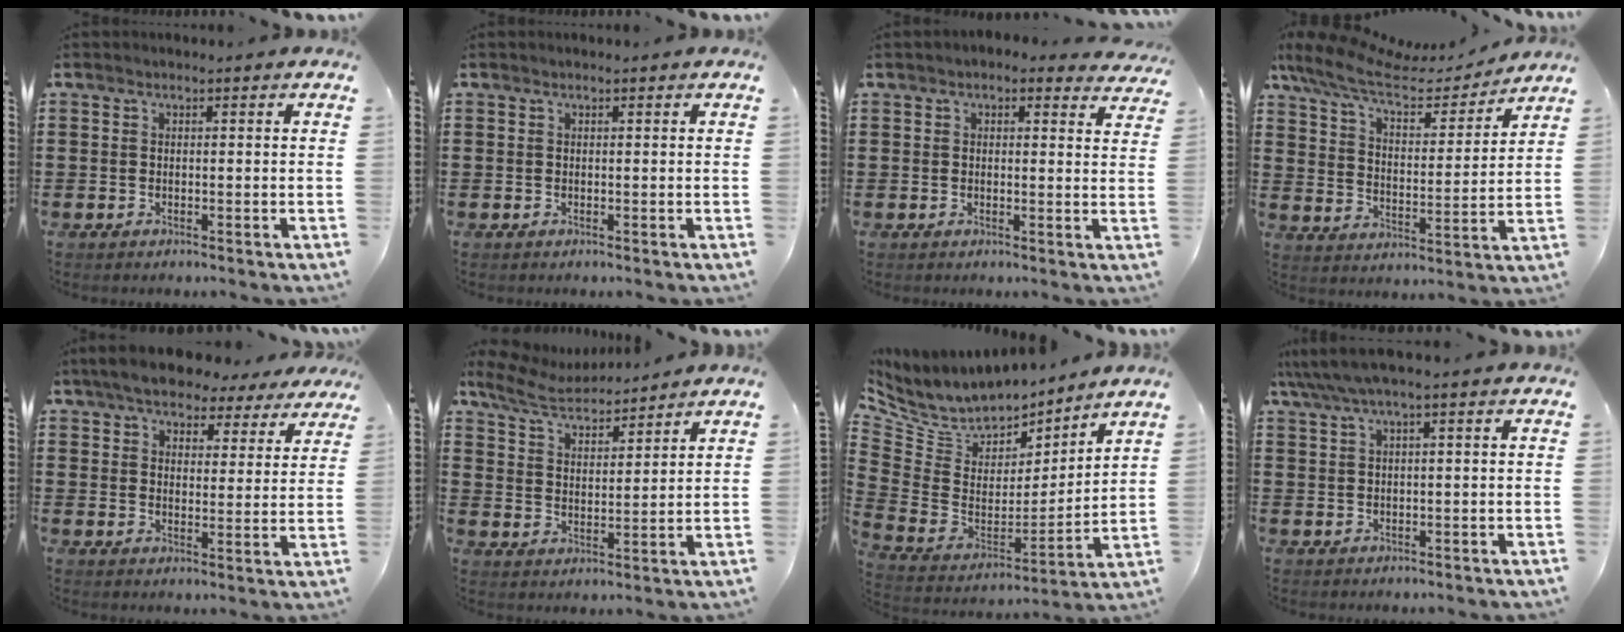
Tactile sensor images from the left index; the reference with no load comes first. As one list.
[{"total": 0.0}, {"total": 2.1, "force": [1.9, 0.7, 0.7], "torque": [-0.010, -0.003, 0.033]}, {"total": 9.6, "force": [7.4, 3.1, 5.3], "torque": [-0.132, -0.024, 0.126]}, {"total": 6.3, "force": [5.8, 1.6, 1.9], "torque": [-0.064, -0.012, 0.105]}, {"total": 6.6, "force": [6.1, 1.6, 2.2], "torque": [-0.072, -0.024, 0.107]}, {"total": 7.1, "force": [6.1, 3.3, 1.7], "torque": [-0.074, -0.048, 0.109]}, {"total": 2.4, "force": [1.1, 0.0, 2.1], "torque": [-0.050, -0.004, 0.016]}]